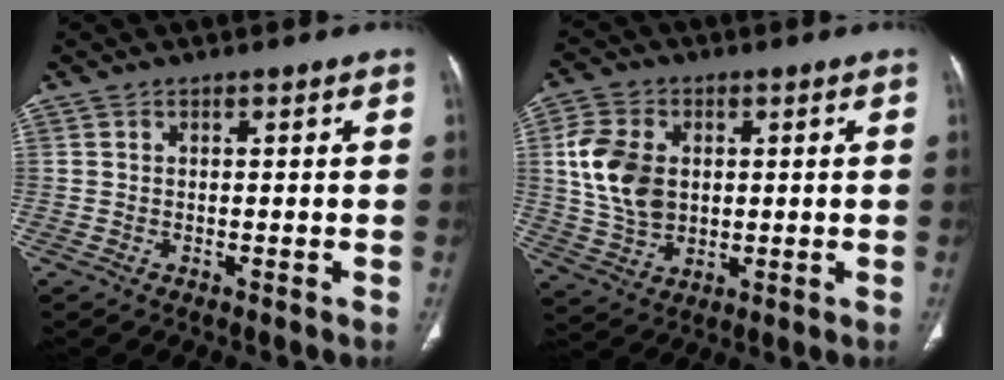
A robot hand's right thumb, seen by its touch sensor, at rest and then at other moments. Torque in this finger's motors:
{"motor_torque": [-0.82, 1.27, 1.08, 0.38, 0.25]}